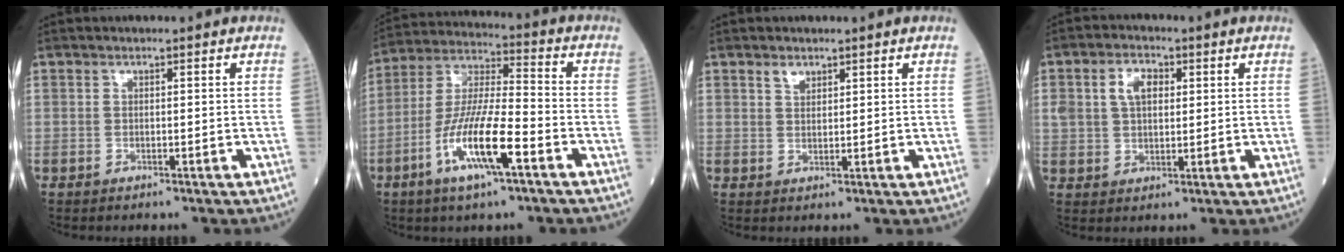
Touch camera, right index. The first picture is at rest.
{"total": 13.4, "force": [-5.7, 1.9, 12.0], "torque": [-0.234, -0.008, -0.108]}
{"total": 1.8, "force": [1.4, 0.9, 0.8], "torque": [-0.013, 0.001, 0.026]}
{"total": 5.8, "force": [1.8, 3.6, 4.1], "torque": [-0.085, 0.017, 0.038]}